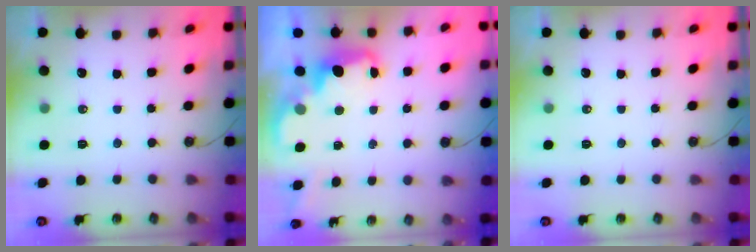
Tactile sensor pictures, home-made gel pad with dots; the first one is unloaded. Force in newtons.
{"total": 2.6, "press": 2.6, "slide": 0.6}
{"total": 0.0}